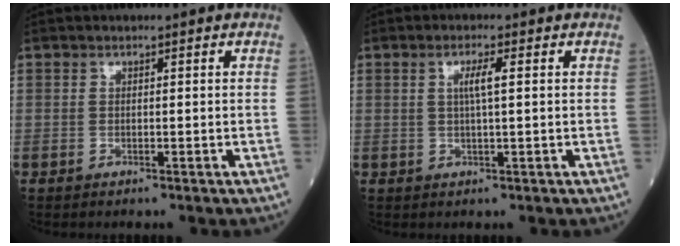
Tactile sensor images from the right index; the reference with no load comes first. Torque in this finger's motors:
{"motor_torque": [0.04, 0.01, 0.03, 0.02]}